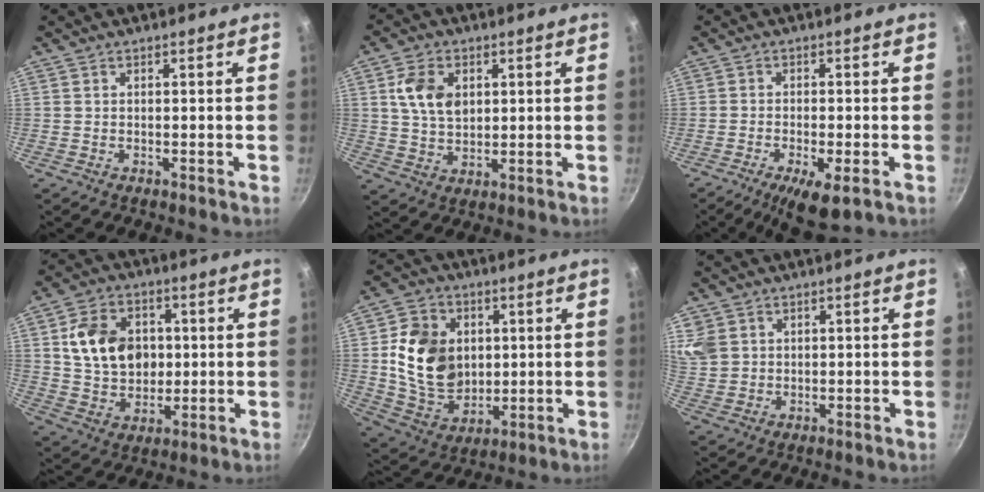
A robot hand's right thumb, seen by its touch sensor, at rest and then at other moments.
{"total": 8.4, "force": [2.3, 5.9, 5.6], "torque": [-0.089, -0.007, 0.043]}
{"total": 7.7, "force": [-3.6, 2.3, 6.4], "torque": [-0.113, 0.005, -0.055]}
{"total": 13.9, "force": [2.2, 10.7, 8.5], "torque": [-0.124, 0.000, 0.041]}
{"total": 16.2, "force": [2.2, 12.7, 9.8], "torque": [-0.147, -0.005, 0.049]}
{"total": 9.0, "force": [3.4, 7.4, 3.8], "torque": [-0.075, 0.002, 0.079]}